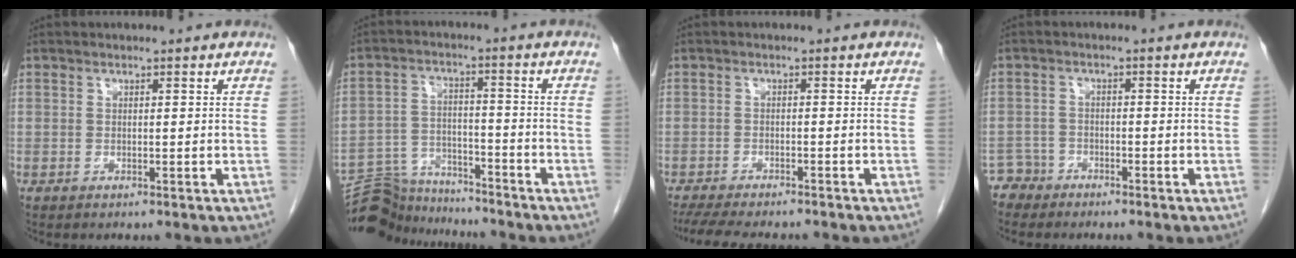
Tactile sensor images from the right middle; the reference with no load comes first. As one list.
[{"total": 10.6, "force": [-10.3, 2.5, 0.2], "torque": [-0.006, 0.027, -0.173]}, {"total": 11.7, "force": [-10.2, 2.4, 5.2], "torque": [-0.089, -0.014, -0.142]}, {"total": 2.9, "force": [-2.4, 1.2, -1.0], "torque": [0.019, 0.003, -0.049]}]